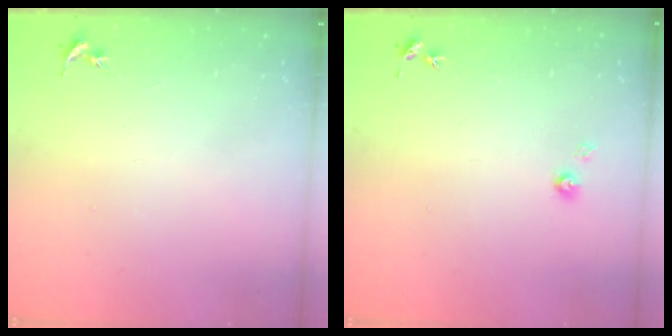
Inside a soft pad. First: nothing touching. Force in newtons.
{"total": 3.9, "press": 3.9, "slide": 0.5}